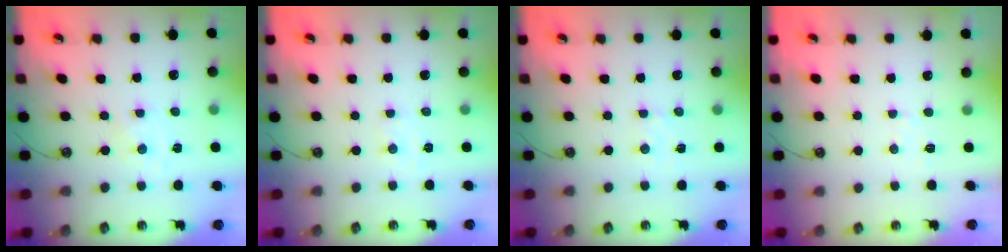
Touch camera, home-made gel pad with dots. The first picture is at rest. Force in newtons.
{"total": 4.4, "press": 4.3, "slide": 0.5}
{"total": 2.2, "press": 2.2, "slide": 0.4}
{"total": 5.1, "press": 5.1, "slide": 0.7}